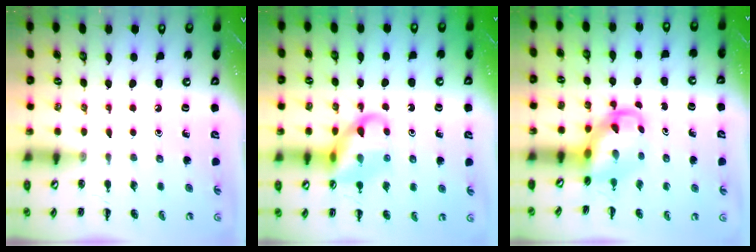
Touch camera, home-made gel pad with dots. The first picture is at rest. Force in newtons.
{"total": 12.0, "press": 11.9, "slide": 1.6}
{"total": 4.2, "press": 4.1, "slide": 0.8}